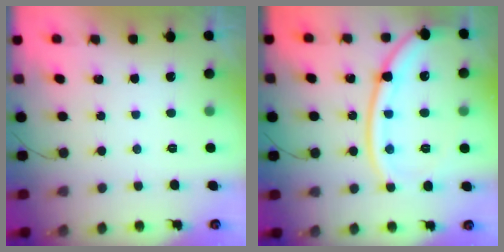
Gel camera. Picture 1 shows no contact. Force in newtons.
{"total": 17.6, "press": 17.5, "slide": 2.0}